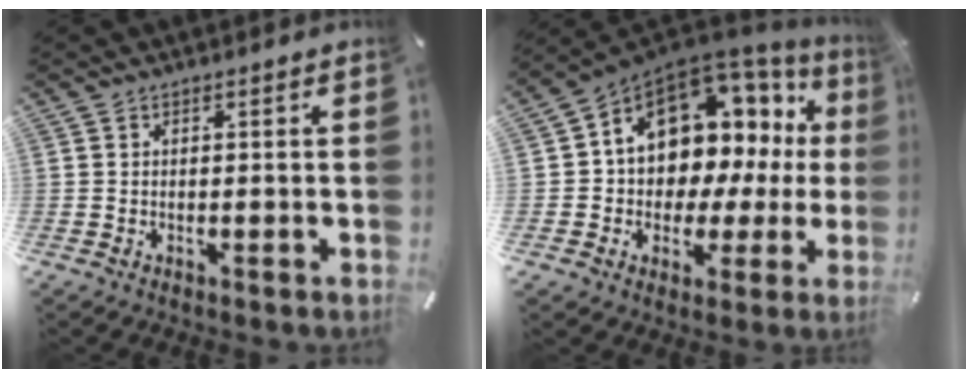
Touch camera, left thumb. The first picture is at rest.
{"total": 12.7, "force": [5.9, 9.4, 6.1], "torque": [-0.103, -0.056, 0.108]}